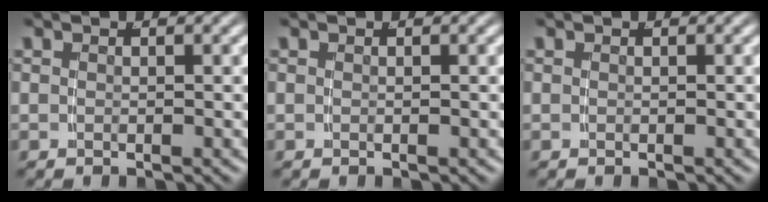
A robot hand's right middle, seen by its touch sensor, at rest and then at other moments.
{"total": 0.0}
{"total": 0.0}